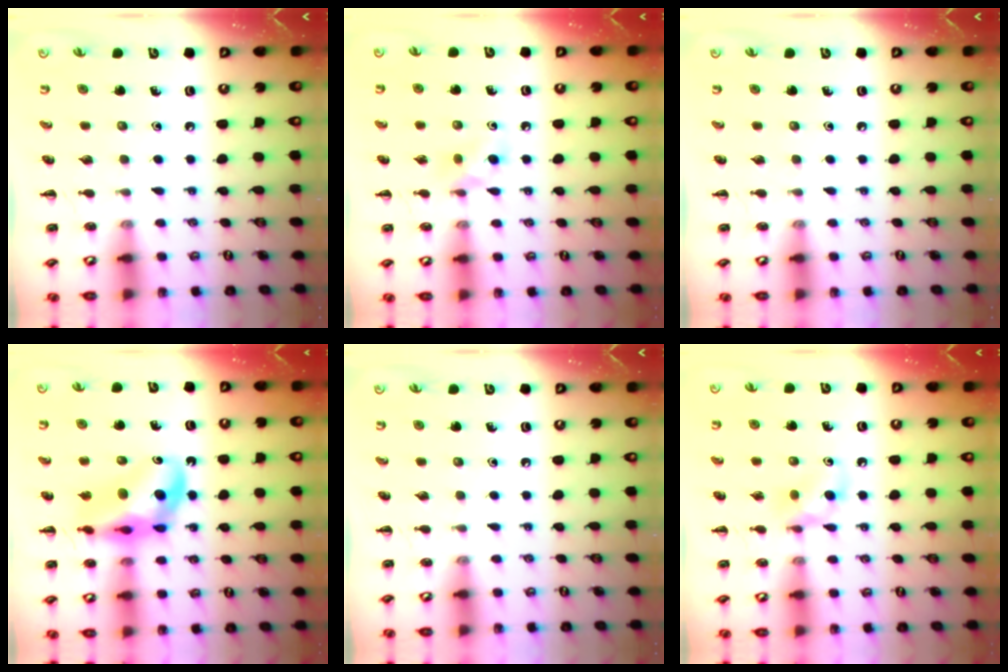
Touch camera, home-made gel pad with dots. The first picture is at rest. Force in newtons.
{"total": 4.7, "press": 4.4, "slide": 1.5}
{"total": 0.0}
{"total": 12.9, "press": 12.4, "slide": 3.7}
{"total": 0.0}
{"total": 5.9, "press": 5.6, "slide": 1.7}